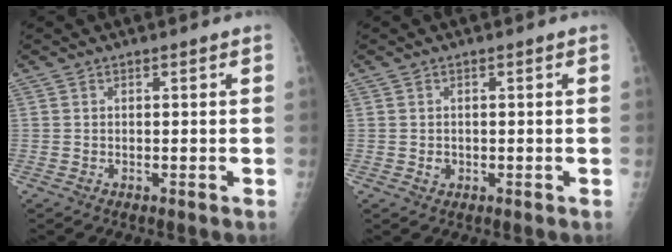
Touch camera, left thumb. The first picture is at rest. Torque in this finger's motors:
{"motor_torque": [0.30, 0.38, 0.30, 0.27, -0.01]}